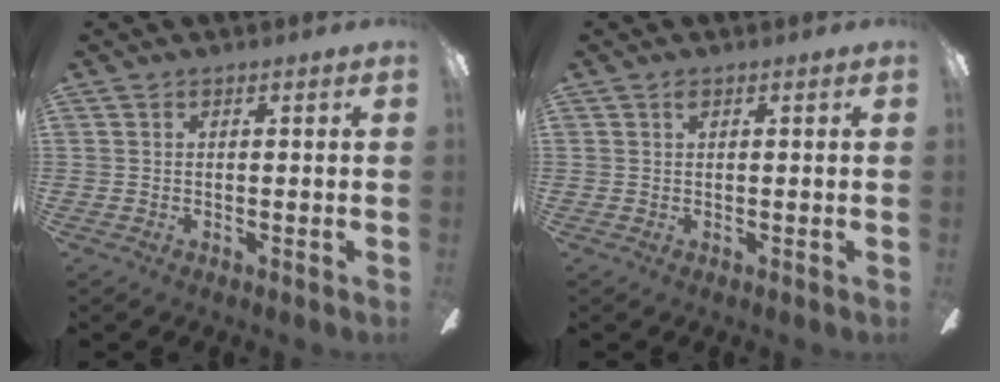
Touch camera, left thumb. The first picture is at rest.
{"total": 1.0, "force": [0.6, 0.4, 0.8], "torque": [-0.018, 0.004, 0.009]}